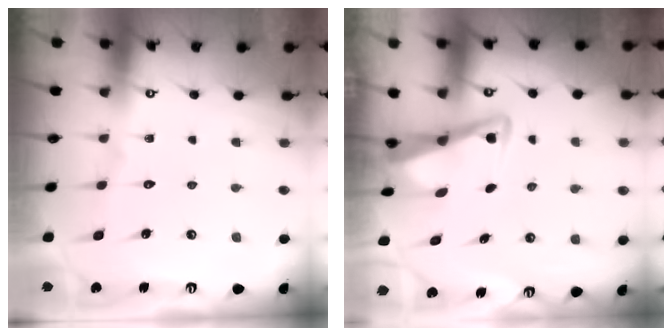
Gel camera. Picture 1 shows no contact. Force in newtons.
{"total": 3.8, "press": 3.8, "slide": 0.4}